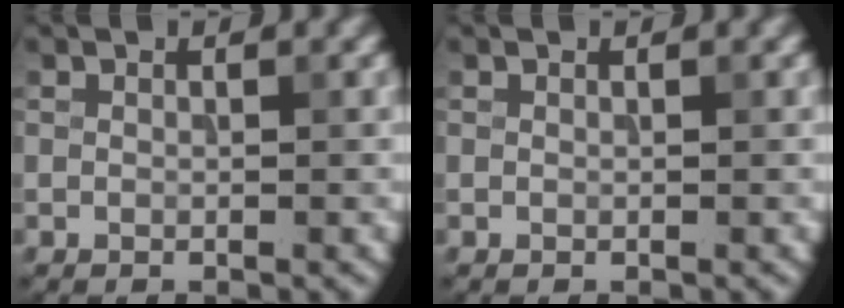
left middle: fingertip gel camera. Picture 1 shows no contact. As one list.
[{"total": 0.0}]